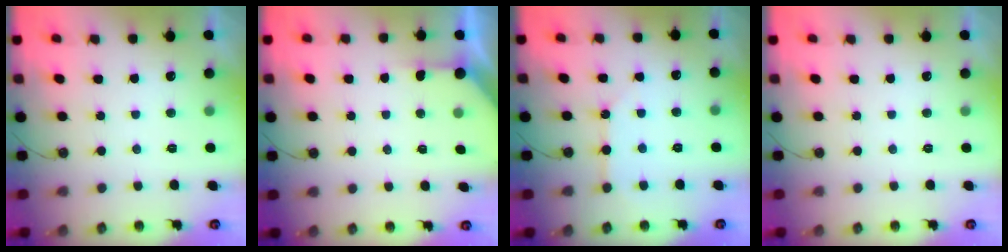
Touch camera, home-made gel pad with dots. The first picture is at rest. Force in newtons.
{"total": 2.4, "press": 2.4, "slide": 0.3}
{"total": 3.8, "press": 3.8, "slide": 0.3}
{"total": 0.0}